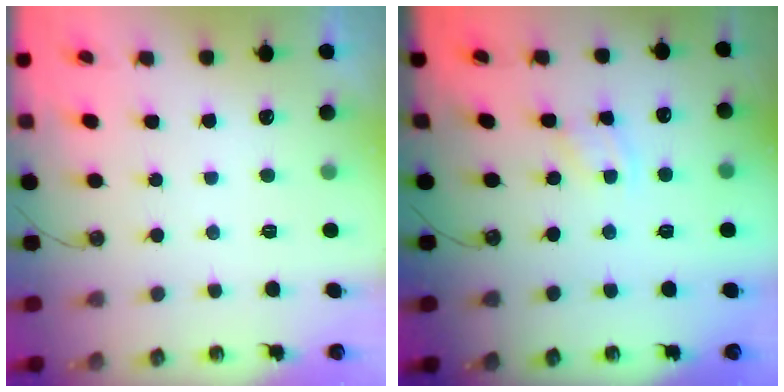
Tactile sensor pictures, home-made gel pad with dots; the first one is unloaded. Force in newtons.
{"total": 2.9, "press": 2.9, "slide": 0.4}